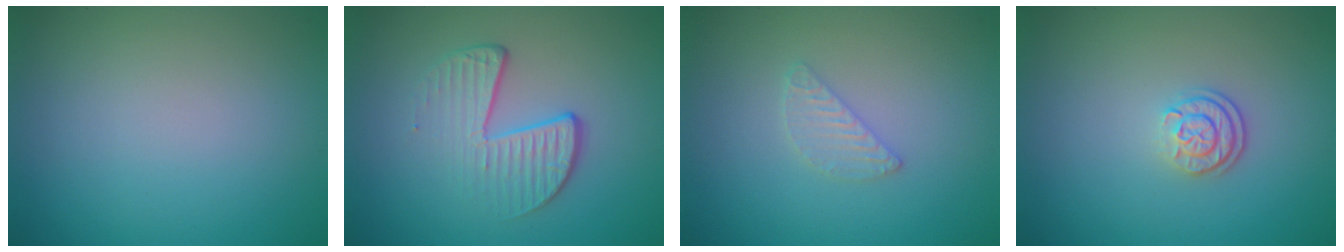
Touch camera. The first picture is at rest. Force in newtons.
{"total": 4.1, "press": 2.6, "slide": 3.2}
{"total": 1.5, "press": 1.5, "slide": 0.2}
{"total": 2.3, "press": 1.7, "slide": 1.5}